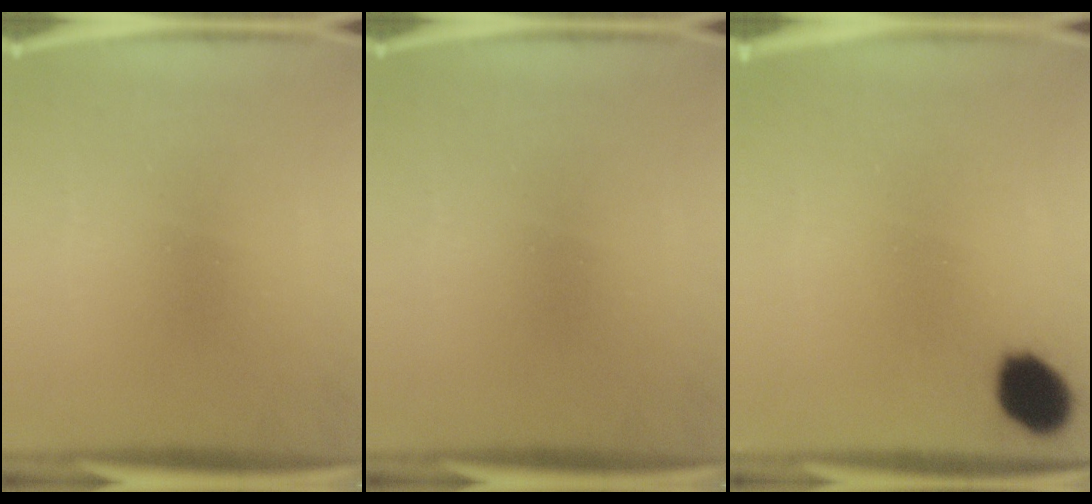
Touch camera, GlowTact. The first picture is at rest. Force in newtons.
{"total": 0.0}
{"total": 8.3}